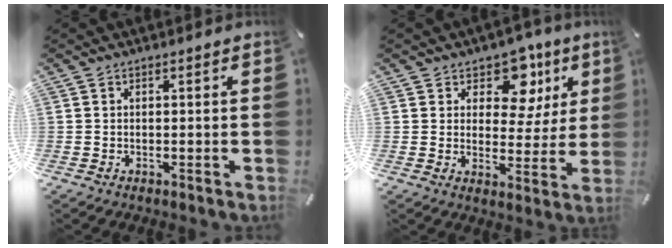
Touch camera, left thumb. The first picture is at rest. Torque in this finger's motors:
{"motor_torque": [1.06, 0.97, 0.47, -0.80, 0.09]}